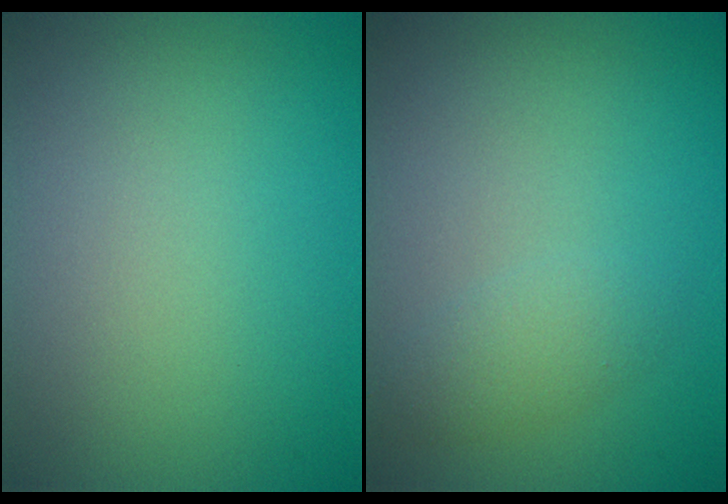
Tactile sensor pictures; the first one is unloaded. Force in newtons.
{"total": 1.6, "press": 1.6, "slide": 0.0}